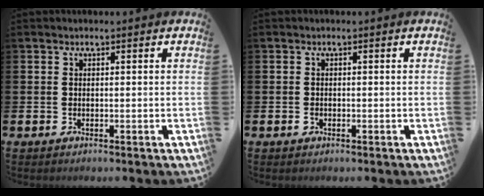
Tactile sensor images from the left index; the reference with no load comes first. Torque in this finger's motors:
{"motor_torque": [0.21, 0.12, 0.00, 0.02]}